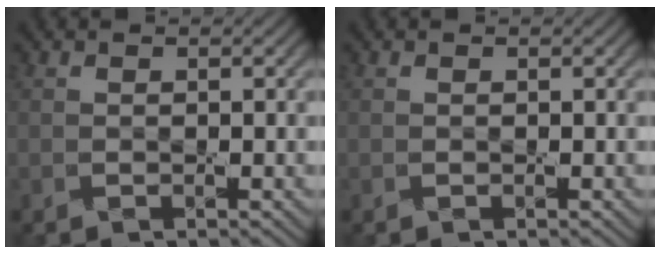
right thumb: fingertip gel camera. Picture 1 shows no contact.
{"total": 0.0}